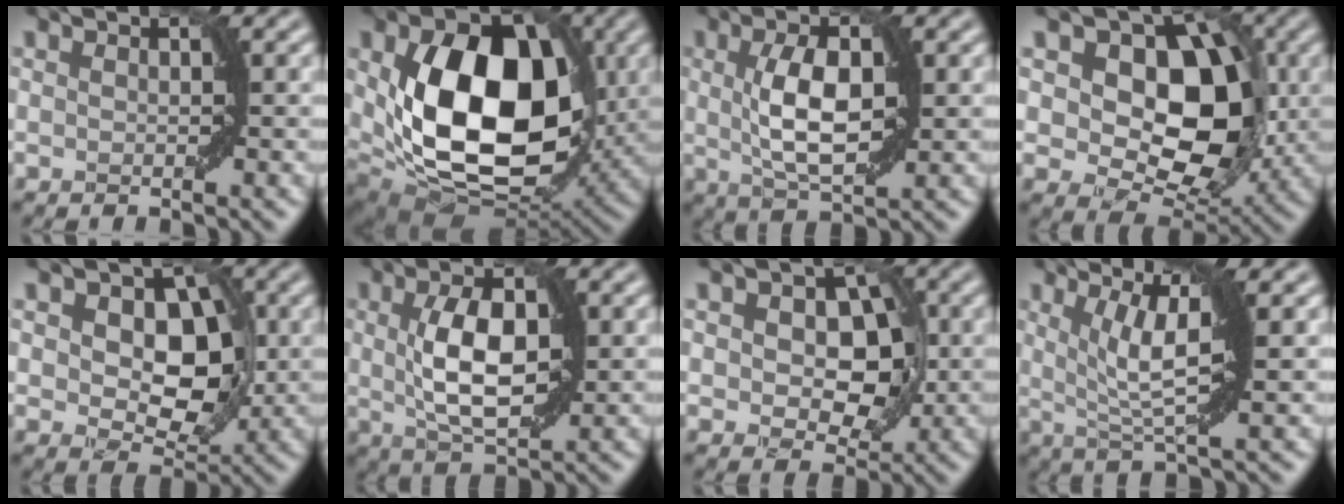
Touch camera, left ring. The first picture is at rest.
{"total": 14.0, "force": [1.2, 9.3, 10.4], "torque": [-0.177, -0.018, 0.027]}
{"total": 5.4, "force": [0.5, 2.2, 4.9], "torque": [-0.095, 0.002, 0.013]}
{"total": 11.0, "force": [2.1, 7.4, 7.9], "torque": [-0.107, 0.006, 0.023]}
{"total": 7.4, "force": [1.2, 4.9, 5.5], "torque": [-0.079, -0.003, 0.018]}
{"total": 6.0, "force": [0.5, 2.8, 5.3], "torque": [-0.104, 0.002, 0.013]}
{"total": 6.6, "force": [0.8, 4.4, 4.8], "torque": [-0.060, 0.001, 0.009]}
{"total": 5.4, "force": [1.3, 1.0, 5.2], "torque": [-0.097, -0.002, 0.027]}